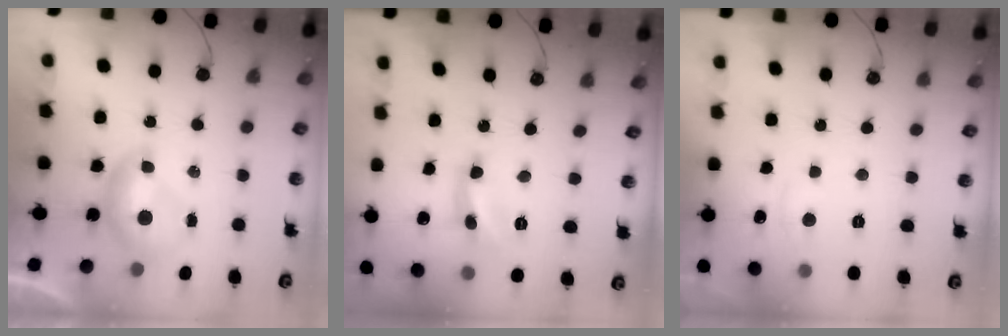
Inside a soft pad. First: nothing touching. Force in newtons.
{"total": 5.3, "press": 5.3, "slide": 0.3}
{"total": 1.4, "press": 1.3, "slide": 0.6}